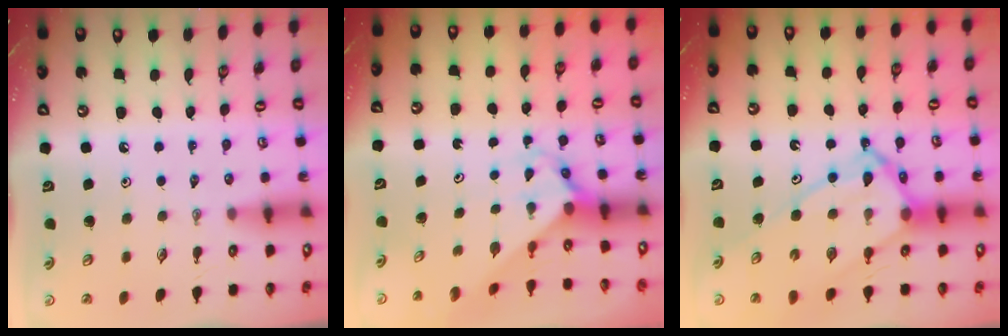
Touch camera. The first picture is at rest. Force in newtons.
{"total": 3.6, "press": 3.6, "slide": 0.3}
{"total": 14.9, "press": 14.8, "slide": 1.5}